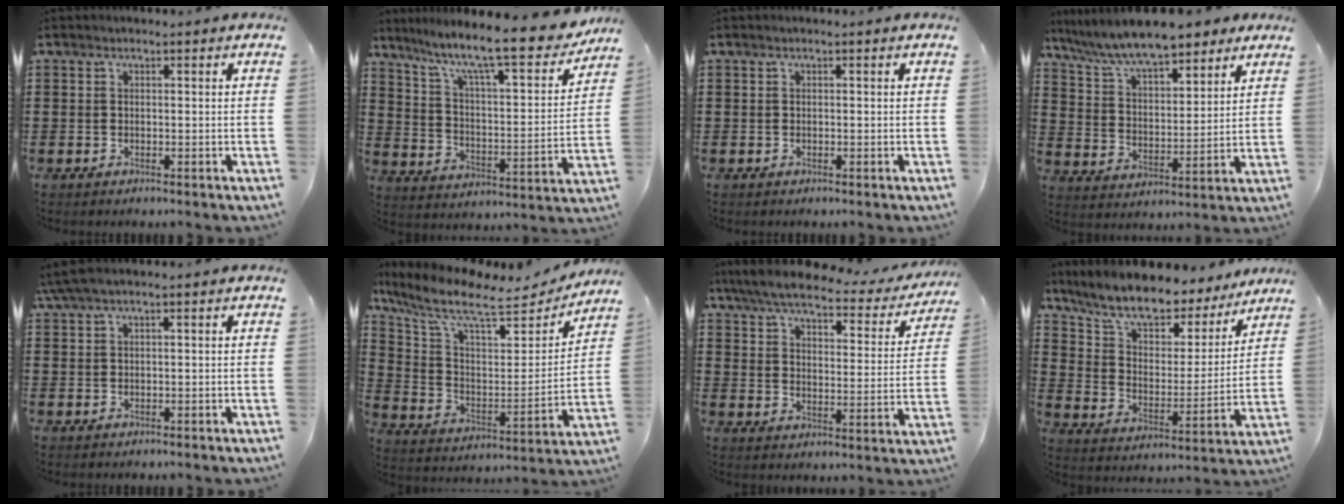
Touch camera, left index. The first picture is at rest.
{"total": 11.4, "force": [9.5, 0.7, 6.3], "torque": [-0.134, -0.072, 0.151]}
{"total": 0.0}
{"total": 9.8, "force": [8.6, 1.8, 4.4], "torque": [-0.118, -0.032, 0.152]}
{"total": 1.9, "force": [0.9, 0.0, 1.6], "torque": [-0.039, -0.003, 0.015]}
{"total": 10.7, "force": [8.3, 2.5, 6.1], "torque": [-0.154, -0.047, 0.141]}
{"total": 6.0, "force": [5.2, 1.0, 2.9], "torque": [-0.080, -0.024, 0.087]}
{"total": 9.6, "force": [8.7, 2.3, 3.5], "torque": [-0.102, -0.059, 0.150]}